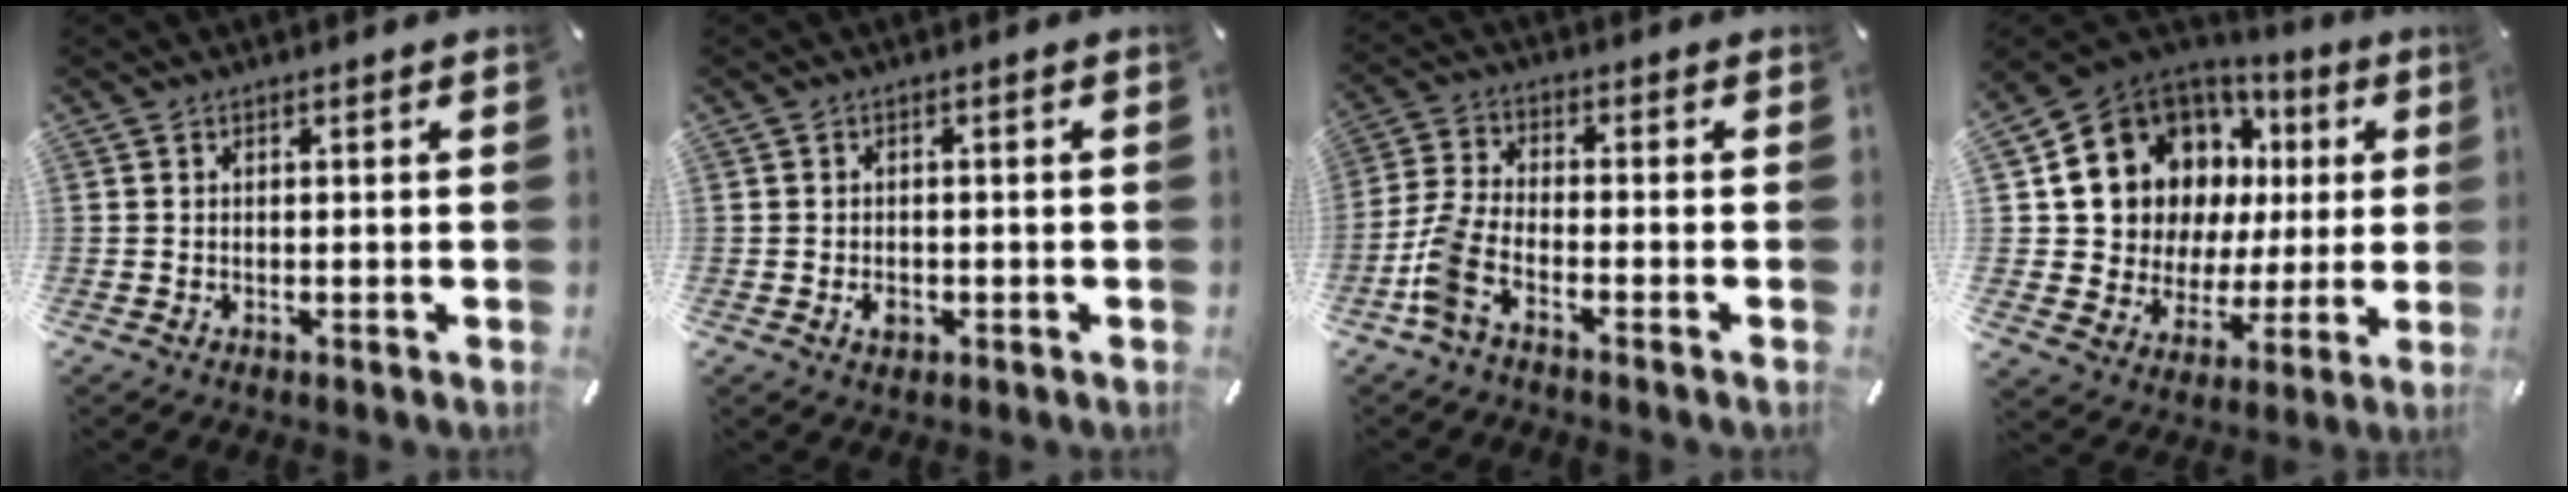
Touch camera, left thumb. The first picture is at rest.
{"total": 2.7, "force": [-0.9, 2.0, 1.7], "torque": [-0.037, 0.001, -0.018]}
{"total": 7.7, "force": [-4.4, 3.1, 5.5], "torque": [-0.141, -0.004, -0.086]}
{"total": 14.8, "force": [6.4, 12.2, 5.3], "torque": [-0.089, -0.059, 0.135]}